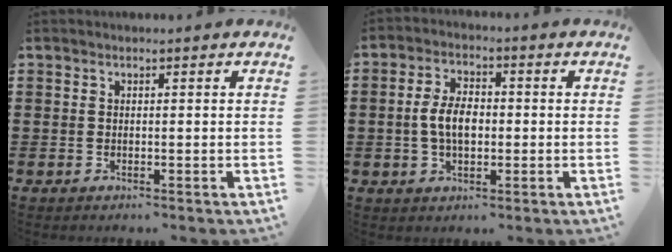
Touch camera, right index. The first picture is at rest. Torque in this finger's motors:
{"motor_torque": [1.51, 0.63, 0.55, 0.19]}